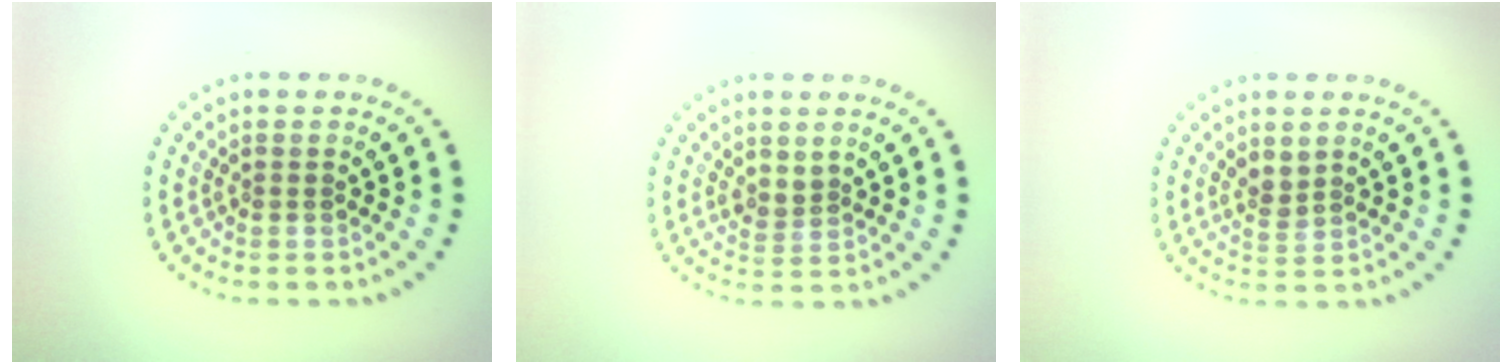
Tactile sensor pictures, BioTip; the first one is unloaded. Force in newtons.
{"total": 1.6, "press": 1.2, "slide": 1.0}
{"total": 1.7, "press": 1.3, "slide": 1.2}